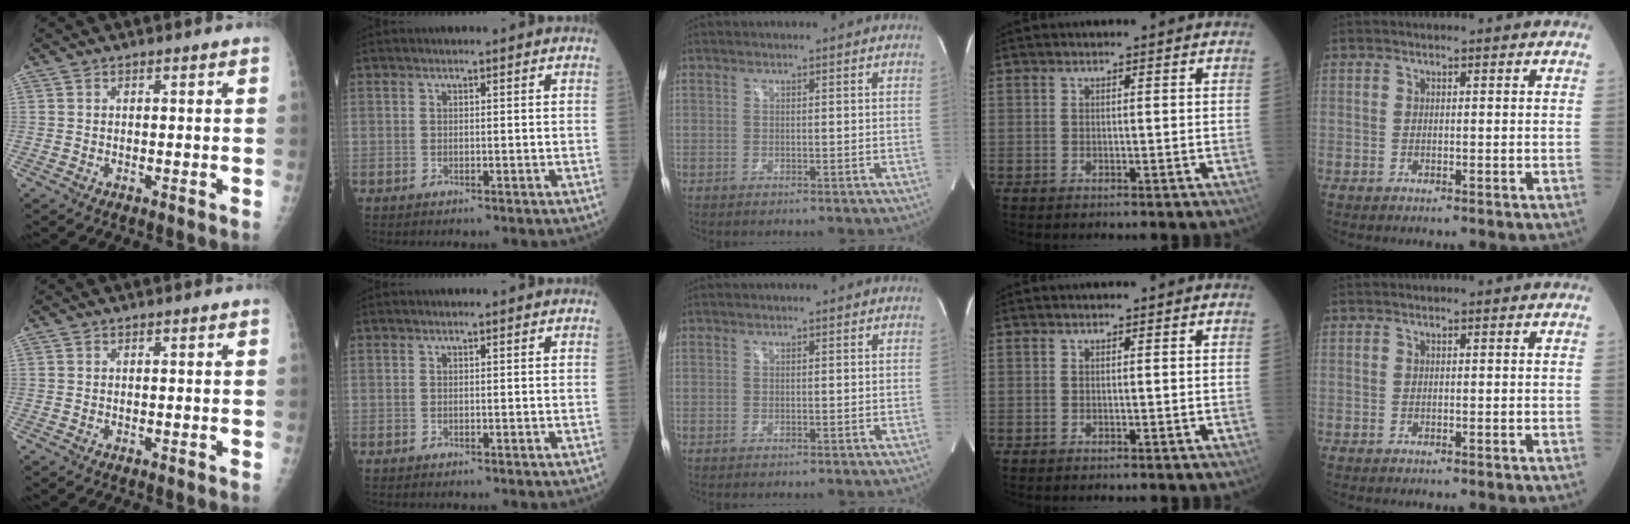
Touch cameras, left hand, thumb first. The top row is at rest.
{}